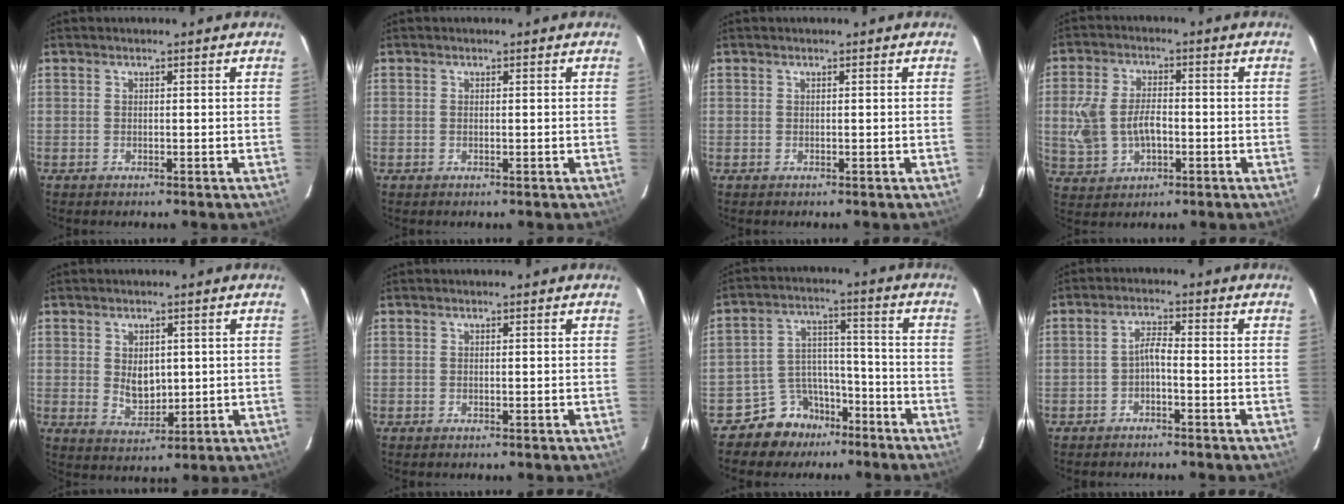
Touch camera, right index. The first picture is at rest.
{"total": 0.0}
{"total": 0.0}
{"total": 9.5, "force": [-1.3, 6.3, 7.0], "torque": [-0.162, 0.010, -0.013]}
{"total": 5.4, "force": [0.7, 3.9, 3.7], "torque": [-0.060, -0.006, 0.023]}
{"total": 0.0}
{"total": 8.9, "force": [-6.8, 5.7, 1.1], "torque": [-0.027, 0.049, -0.106]}
{"total": 2.4, "force": [-1.5, 0.4, 1.8], "torque": [-0.042, 0.010, -0.029]}